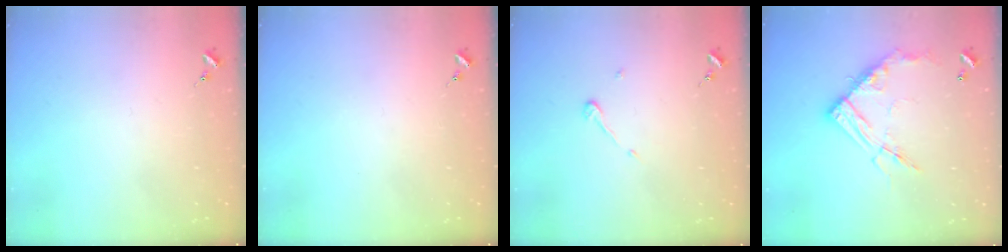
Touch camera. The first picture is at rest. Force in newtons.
{"total": 0.0}
{"total": 3.8, "press": 3.8, "slide": 0.3}
{"total": 16.0, "press": 15.9, "slide": 1.5}